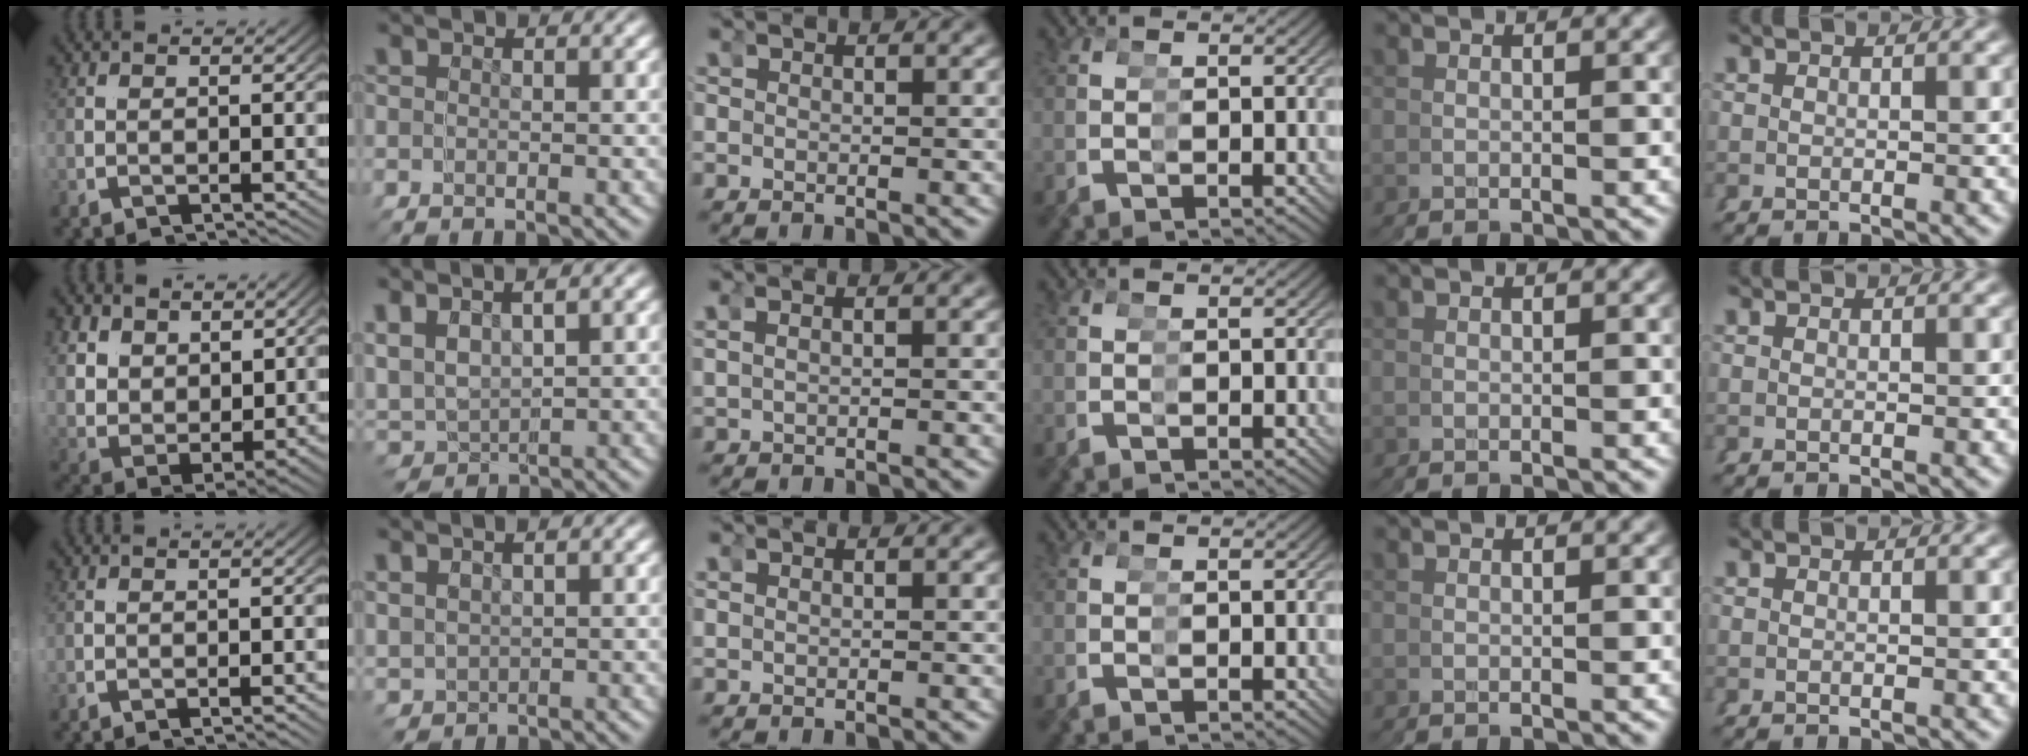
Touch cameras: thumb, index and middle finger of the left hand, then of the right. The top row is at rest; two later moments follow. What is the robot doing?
{"motion": "grasp_and_lifting", "object": "hoodie"}